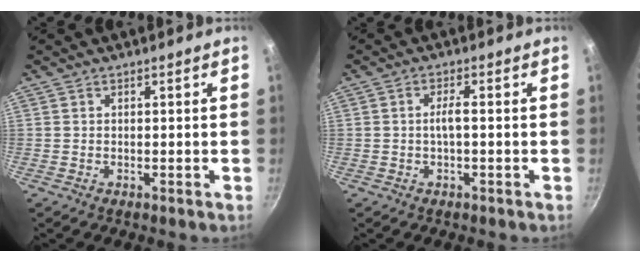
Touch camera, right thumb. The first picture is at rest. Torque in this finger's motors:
{"motor_torque": [-0.15, 0.30, 0.74, 0.33, 0.23]}